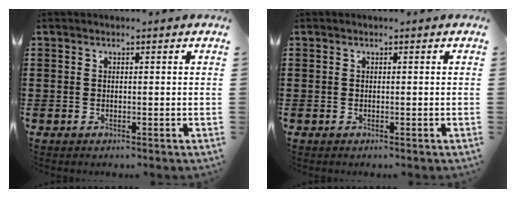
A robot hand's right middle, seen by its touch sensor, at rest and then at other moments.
{"total": 0.0}